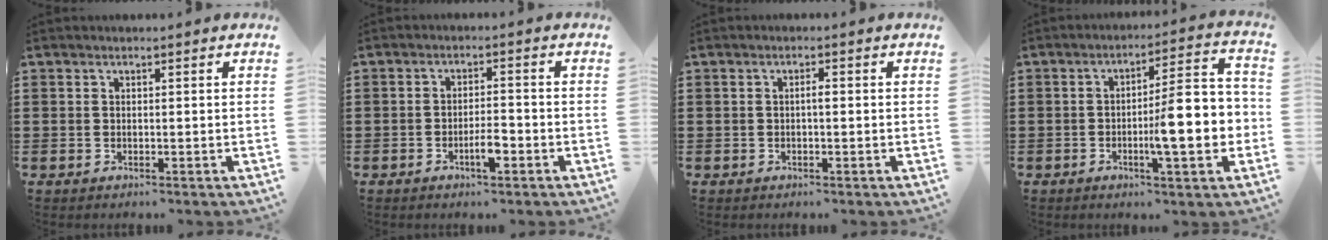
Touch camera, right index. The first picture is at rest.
{"total": 3.8, "force": [-1.8, 1.1, 3.2], "torque": [-0.060, 0.003, -0.034]}
{"total": 1.1, "force": [-0.2, 0.2, 1.0], "torque": [-0.020, -0.001, -0.003]}
{"total": 11.1, "force": [-2.1, 2.2, 10.6], "torque": [-0.143, -0.011, -0.040]}